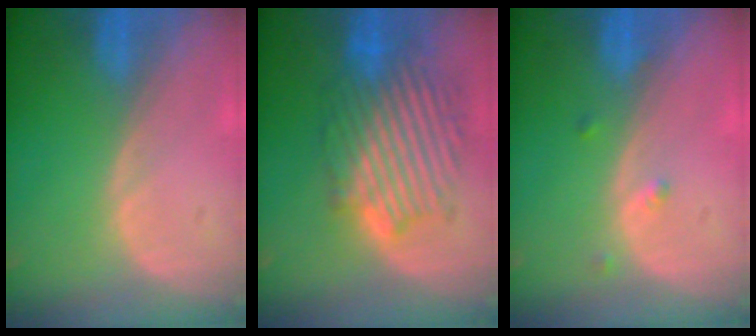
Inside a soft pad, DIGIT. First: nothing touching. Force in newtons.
{"total": 9.8, "press": 9.8, "slide": 0.3}
{"total": 1.6, "press": 1.3, "slide": 0.8}